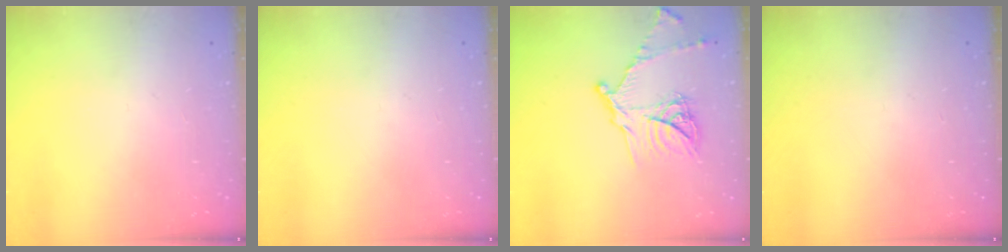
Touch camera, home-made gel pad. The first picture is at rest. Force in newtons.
{"total": 0.0}
{"total": 15.4, "press": 15.4, "slide": 1.1}
{"total": 0.0}